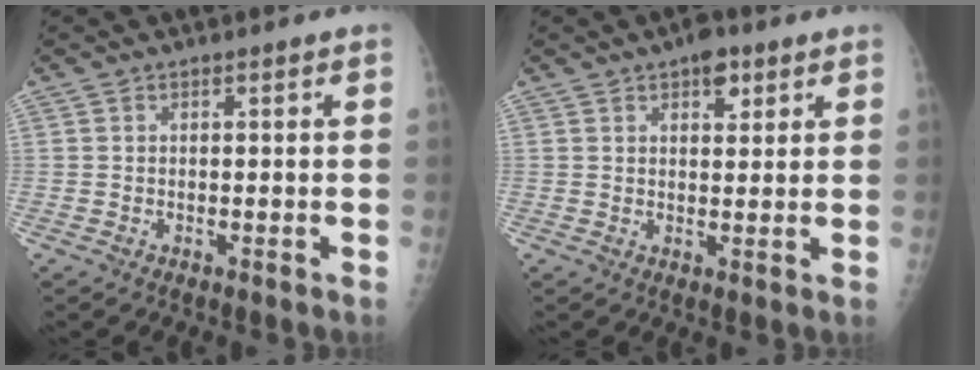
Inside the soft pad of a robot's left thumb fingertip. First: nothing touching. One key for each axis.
{"total": 4.6, "fx": 2.6, "fy": 2.4, "fz": 2.9, "tx": -0.022, "ty": -0.010, "tz": 0.035}